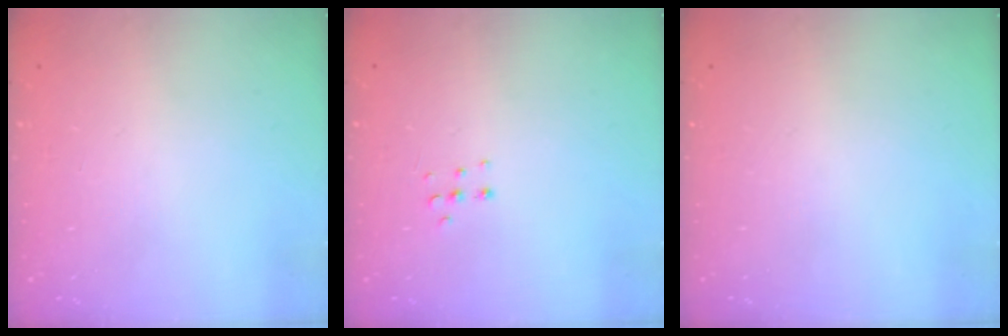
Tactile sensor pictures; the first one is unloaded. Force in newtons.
{"total": 3.8, "press": 3.7, "slide": 0.9}
{"total": 0.0}